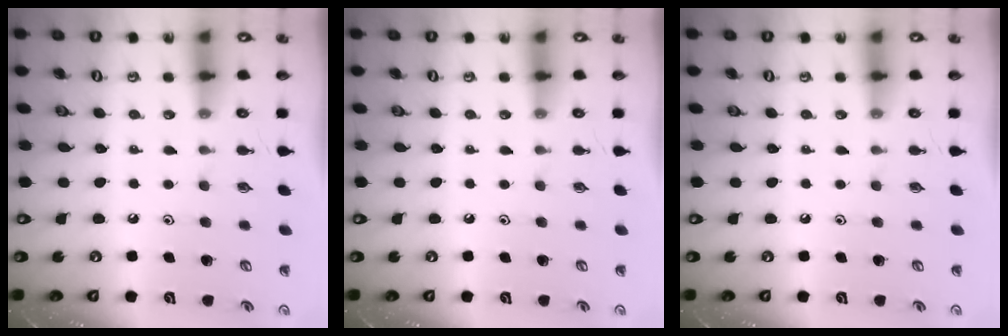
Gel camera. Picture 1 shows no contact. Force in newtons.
{"total": 0.0}
{"total": 0.0}